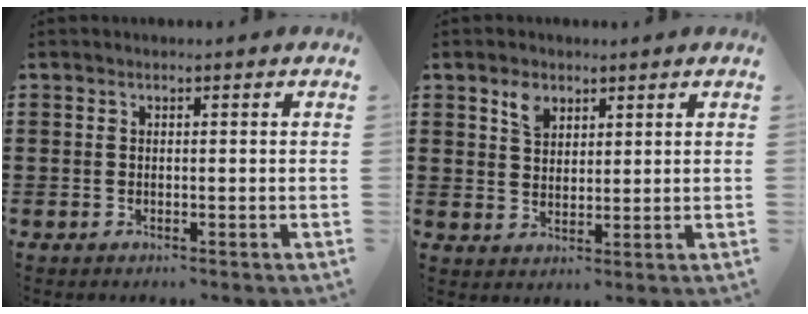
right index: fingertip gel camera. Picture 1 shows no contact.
{"total": 3.5, "force": [2.3, 2.2, 1.6], "torque": [-0.032, 0.003, 0.042]}